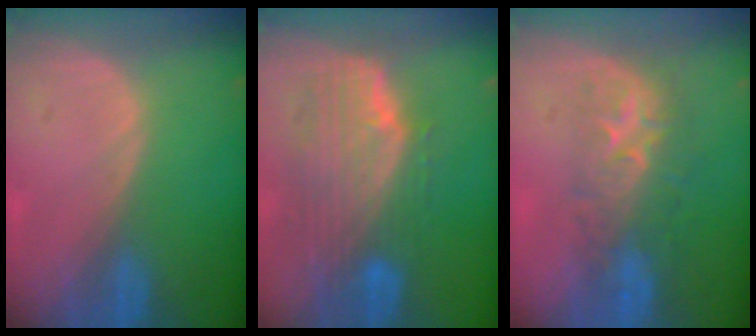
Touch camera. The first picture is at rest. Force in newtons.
{"total": 10.0, "press": 8.9, "slide": 4.6}
{"total": 8.1, "press": 7.7, "slide": 2.5}